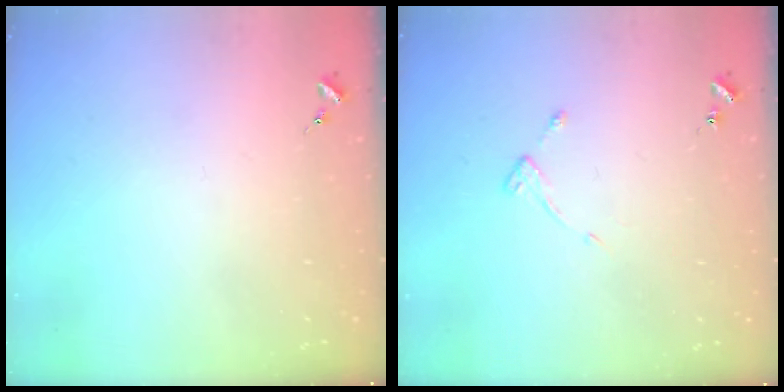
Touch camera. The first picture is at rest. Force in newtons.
{"total": 4.1, "press": 4.1, "slide": 0.5}